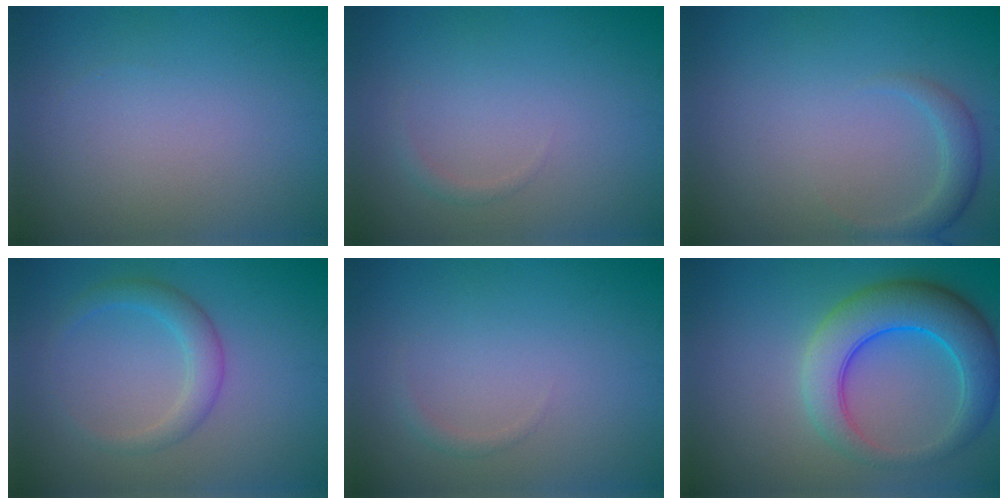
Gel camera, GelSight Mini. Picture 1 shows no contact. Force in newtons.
{"total": 0.7, "press": 0.7, "slide": 0.0}
{"total": 1.9, "press": 1.9, "slide": 0.1}
{"total": 2.6, "press": 2.6, "slide": 0.1}
{"total": 0.7, "press": 0.7, "slide": 0.0}
{"total": 7.0, "press": 7.0, "slide": 0.2}